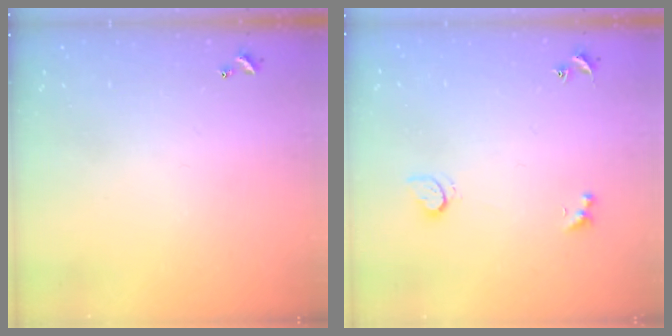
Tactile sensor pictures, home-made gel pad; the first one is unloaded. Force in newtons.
{"total": 1.8, "press": 1.7, "slide": 0.5}